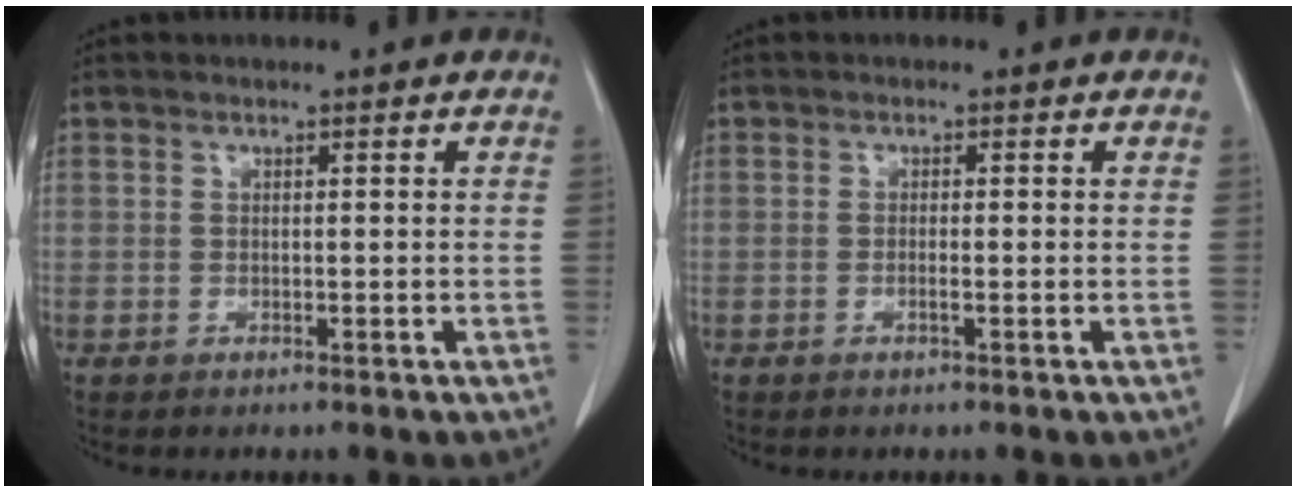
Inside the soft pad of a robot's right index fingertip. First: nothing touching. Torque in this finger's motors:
{"motor_torque": [-0.23, 0.01, -0.15, -0.01]}